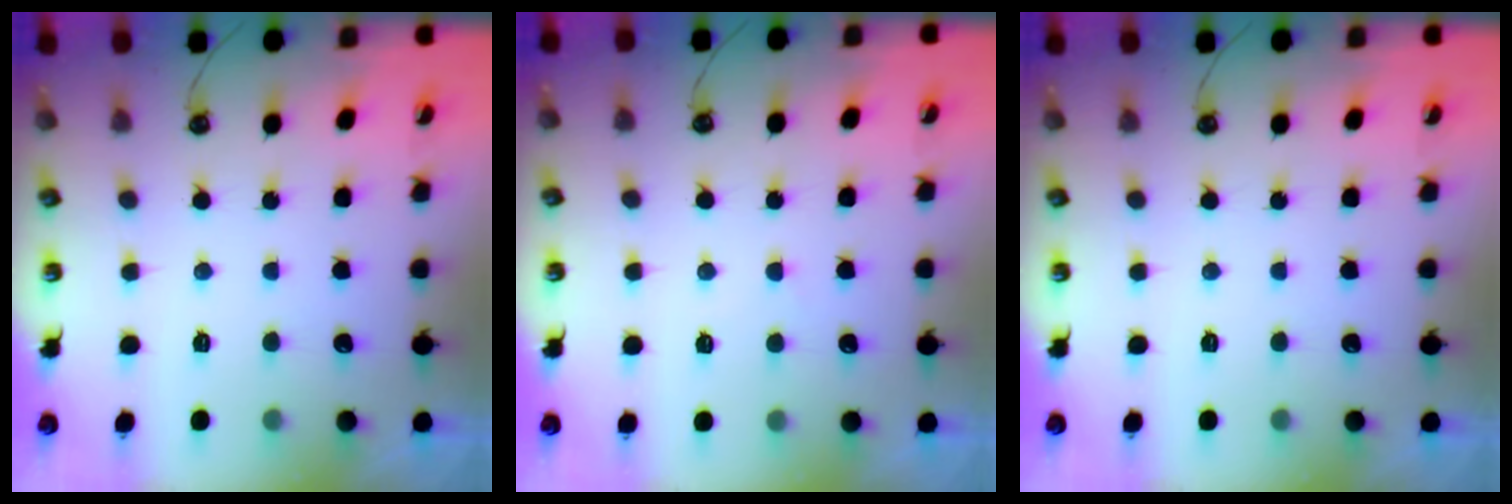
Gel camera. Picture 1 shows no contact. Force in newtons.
{"total": 1.3, "press": 1.2, "slide": 0.4}
{"total": 0.0}